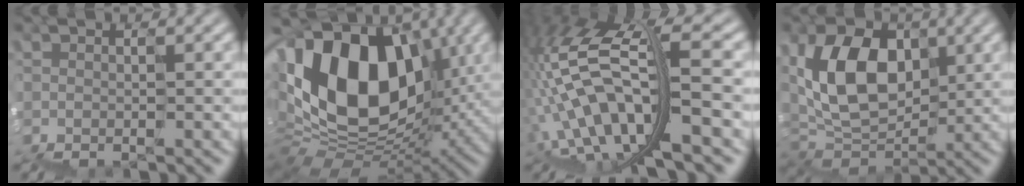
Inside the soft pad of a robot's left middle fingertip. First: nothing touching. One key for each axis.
{"total": 12.8, "fx": 2.6, "fy": 9.1, "fz": 8.6, "tx": -0.171, "ty": 0.025, "tz": 0.033}
{"total": 10.2, "fx": -2.3, "fy": 3.7, "fz": 9.2, "tx": -0.210, "ty": 0.025, "tz": -0.040}
{"total": 7.0, "fx": 2.1, "fy": 5.3, "fz": 4.1, "tx": -0.101, "ty": 0.018, "tz": 0.030}